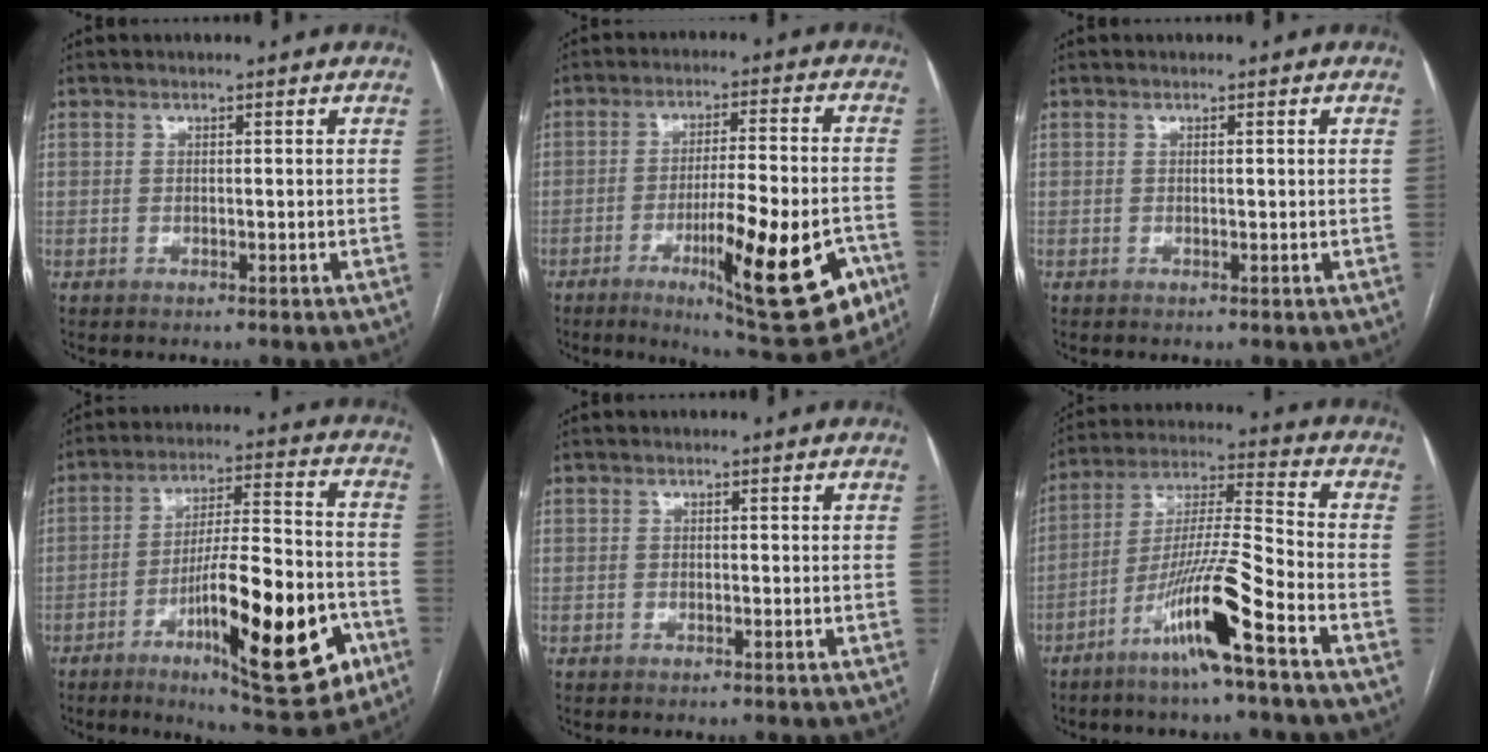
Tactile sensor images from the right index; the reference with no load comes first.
{"total": 18.7, "force": [-7.6, 3.0, 16.8], "torque": [-0.216, -0.011, -0.100]}
{"total": 0.5, "force": [0.1, -0.1, 0.5], "torque": [-0.008, 0.000, 0.003]}
{"total": 20.2, "force": [-8.0, 3.6, 18.2], "torque": [-0.265, 0.000, -0.111]}
{"total": 0.0}
{"total": 13.2, "force": [-7.3, -0.9, 11.0], "torque": [-0.214, -0.014, -0.140]}